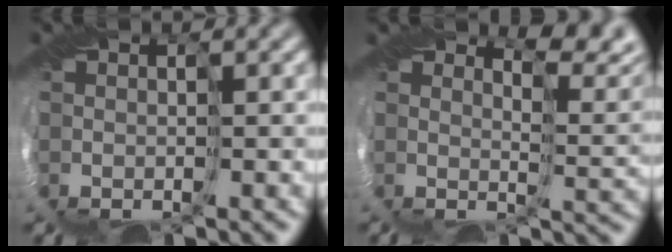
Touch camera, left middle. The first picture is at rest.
{"total": 4.7, "force": [3.3, 1.1, 3.2], "torque": [-0.050, 0.004, 0.051]}